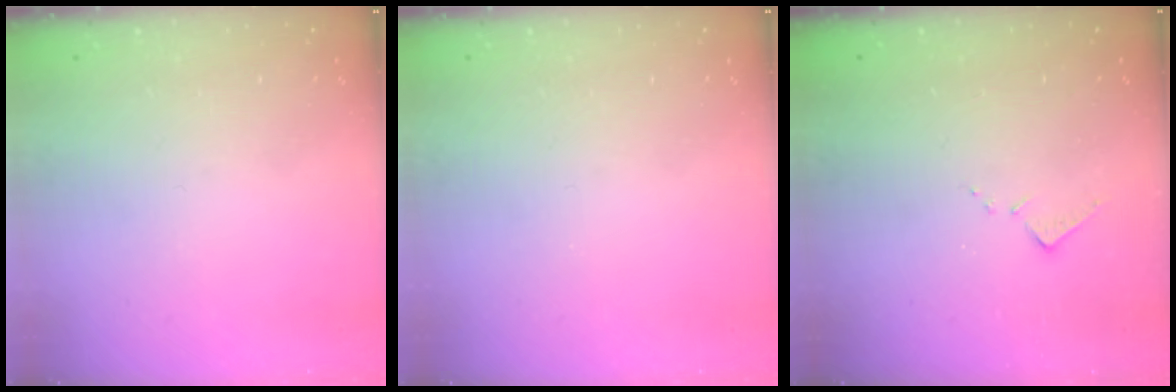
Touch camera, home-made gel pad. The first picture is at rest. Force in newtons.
{"total": 0.0}
{"total": 7.4, "press": 7.4, "slide": 0.5}